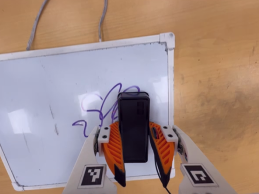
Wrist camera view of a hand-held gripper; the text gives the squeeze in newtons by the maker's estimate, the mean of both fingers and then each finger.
{"total": 10.9, "left": 11.0, "right": 10.8}